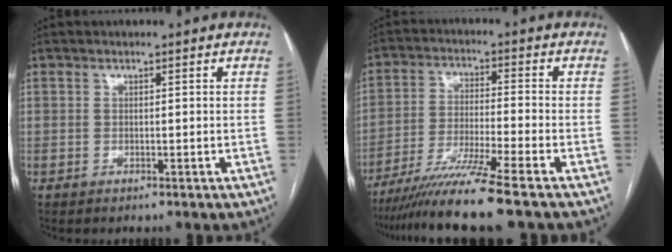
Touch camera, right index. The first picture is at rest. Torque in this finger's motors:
{"motor_torque": [1.33, -0.81, 0.68, 0.18]}